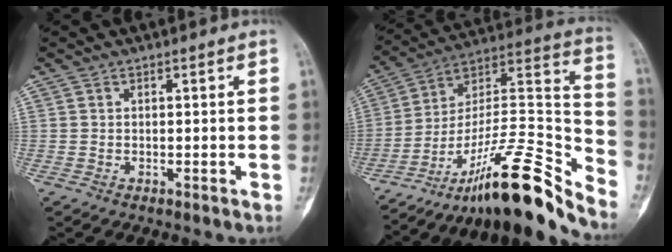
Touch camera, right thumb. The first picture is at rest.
{"total": 24.1, "force": [-18.5, 4.0, 14.8], "torque": [-0.209, 0.132, -0.310]}